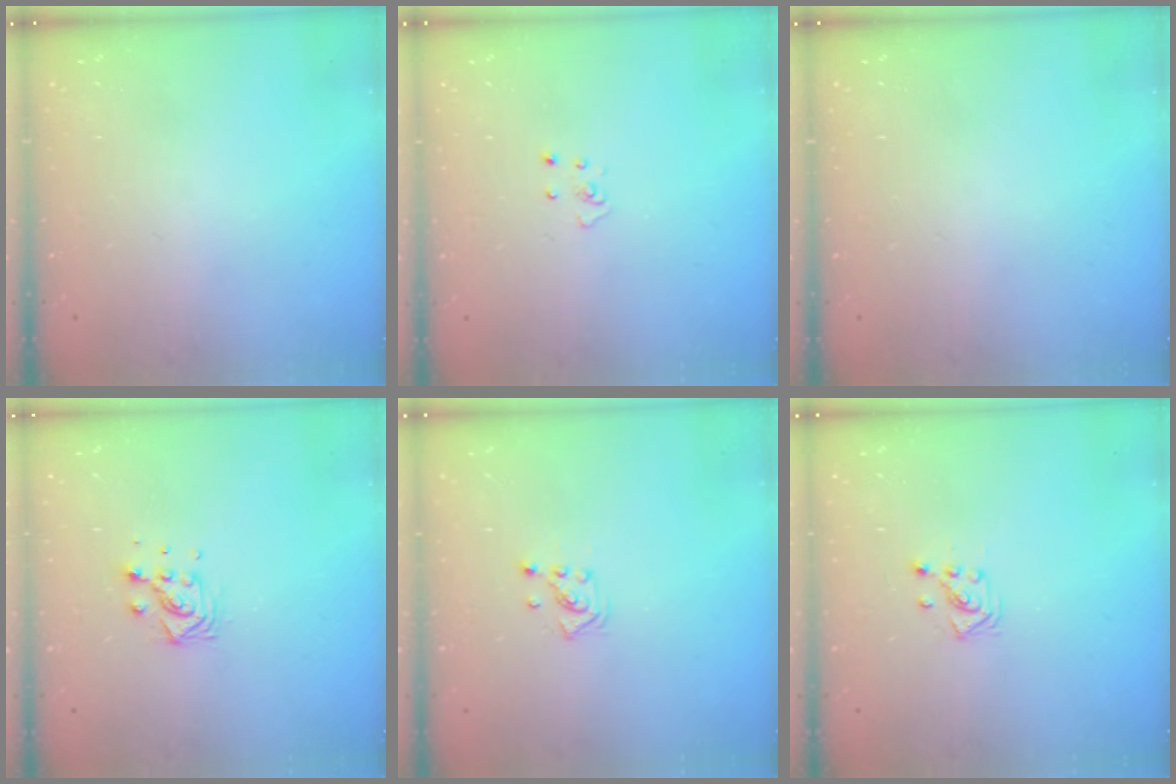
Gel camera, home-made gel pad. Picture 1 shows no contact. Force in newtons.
{"total": 2.8, "press": 2.7, "slide": 0.3}
{"total": 0.0}
{"total": 6.2, "press": 6.2, "slide": 1.0}
{"total": 2.1, "press": 2.0, "slide": 0.8}
{"total": 2.6, "press": 2.5, "slide": 0.7}